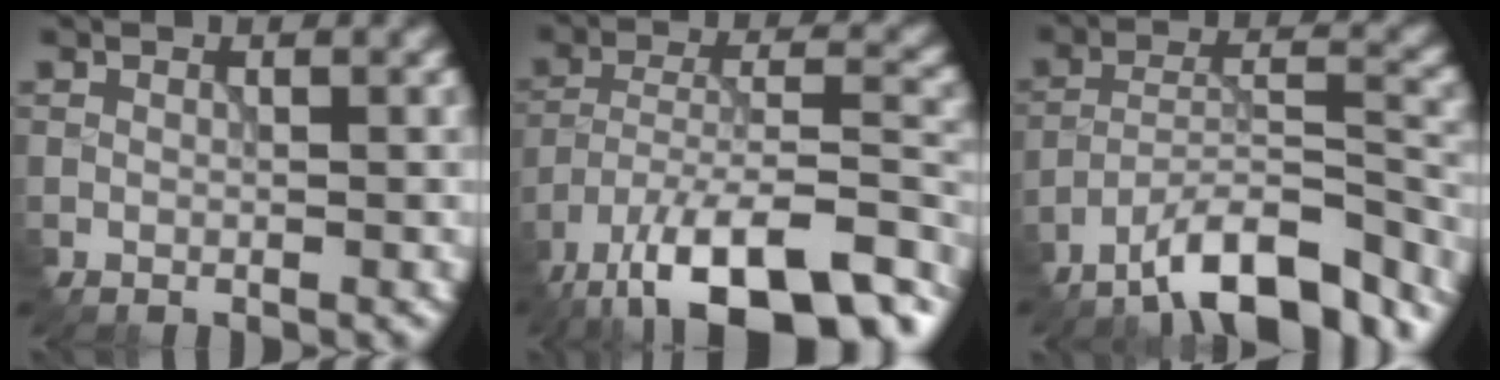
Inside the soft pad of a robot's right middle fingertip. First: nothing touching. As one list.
[{"total": 15.1, "force": [-11.0, 5.2, 8.9], "torque": [-0.171, -0.008, -0.164]}, {"total": 10.8, "force": [-8.6, 2.9, 5.9], "torque": [-0.088, 0.013, -0.148]}]